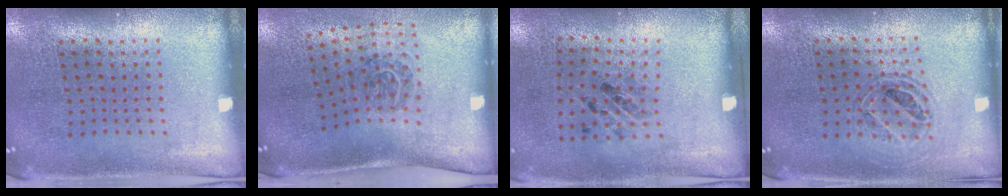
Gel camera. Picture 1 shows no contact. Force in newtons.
{"total": 1.9, "press": 1.2, "slide": 1.5}
{"total": 1.3, "press": 0.8, "slide": 1.1}
{"total": 0.8, "press": 0.8, "slide": 0.0}